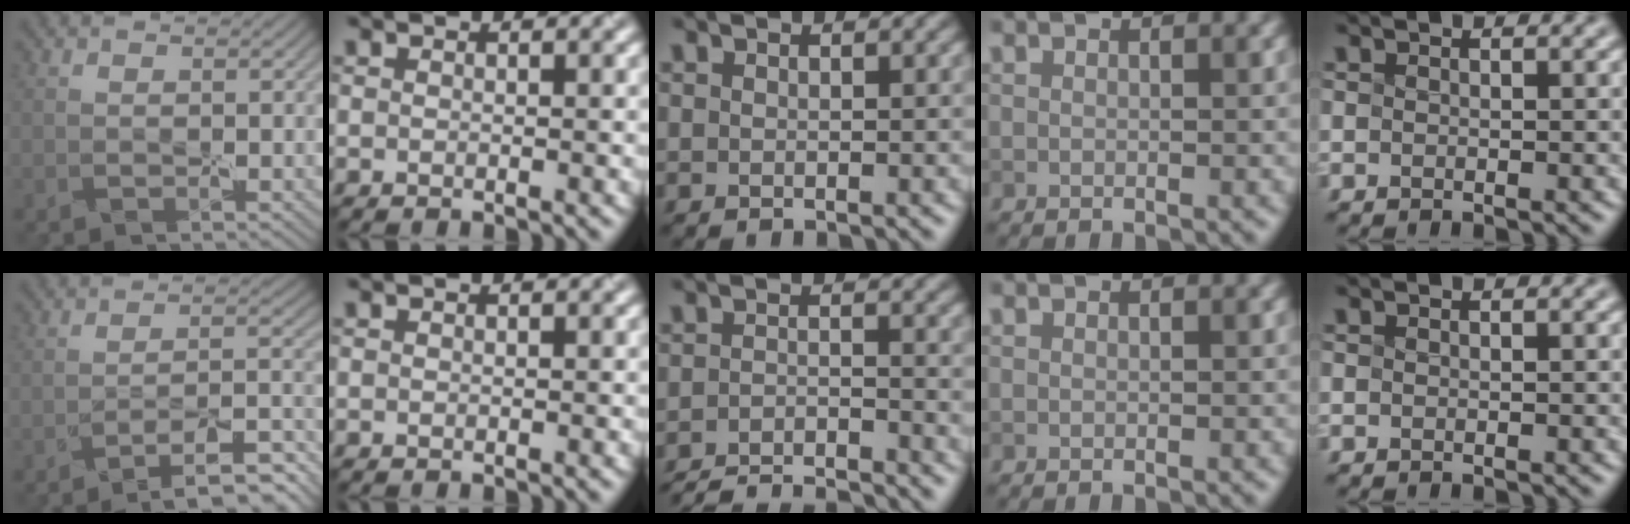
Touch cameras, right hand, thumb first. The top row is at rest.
{"thumb": {"total": 8.6, "force": [-7.2, 0.5, 4.6], "torque": [-0.056, 0.023, -0.113]}, "middle": {"total": 6.0, "force": [-5.6, 0.9, 2.1], "torque": [-0.034, -0.007, -0.093]}}